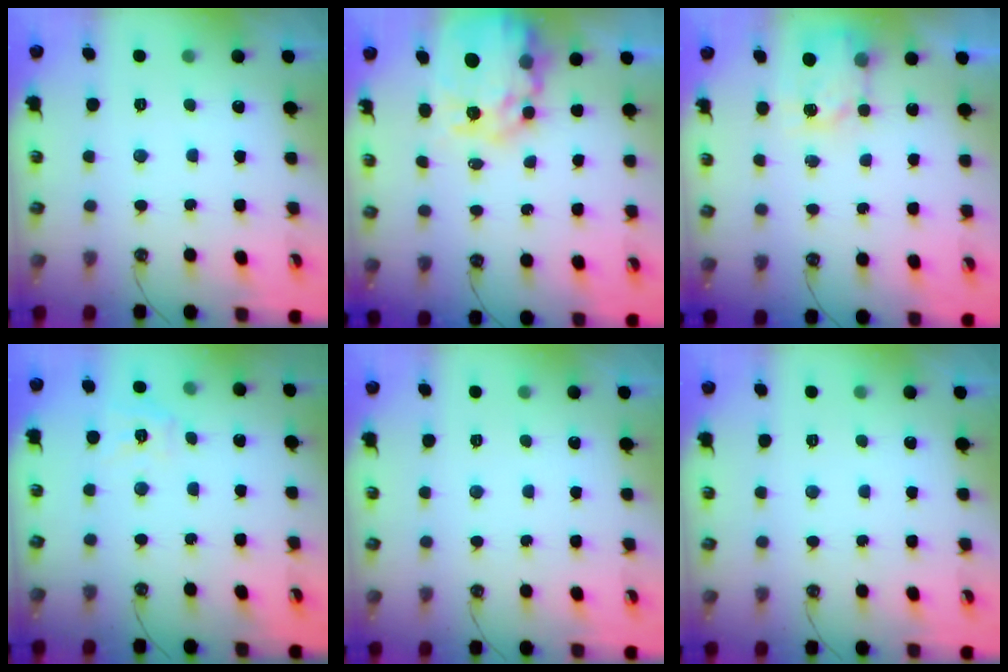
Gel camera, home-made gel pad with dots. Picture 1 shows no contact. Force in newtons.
{"total": 12.7, "press": 12.7, "slide": 1.2}
{"total": 3.7, "press": 3.6, "slide": 0.5}
{"total": 9.5, "press": 9.5, "slide": 1.1}
{"total": 0.0}
{"total": 0.0}